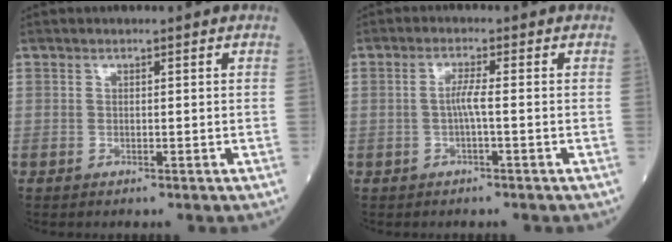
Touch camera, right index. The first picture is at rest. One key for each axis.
{"total": 2.4, "fx": -0.3, "fy": -0.1, "fz": 2.3, "tx": -0.045, "ty": 0.002, "tz": -0.005}